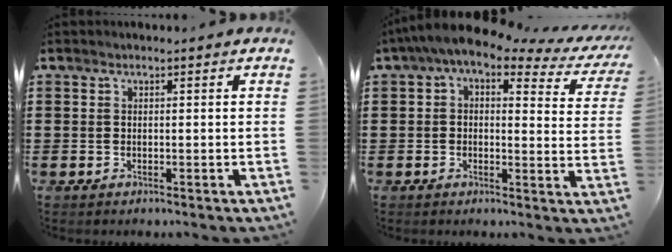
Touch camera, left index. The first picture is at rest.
{"total": 5.5, "force": [3.4, 0.9, 4.3], "torque": [-0.094, -0.019, 0.057]}